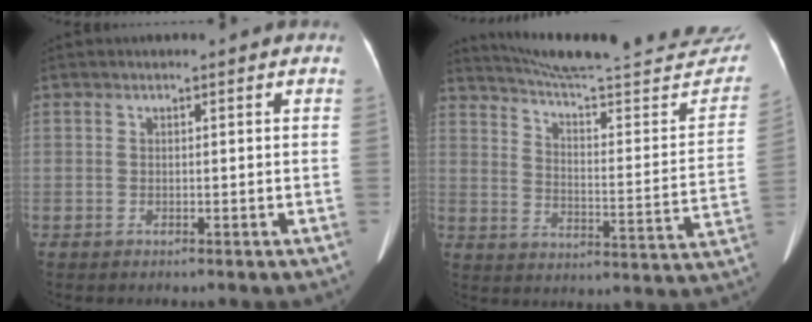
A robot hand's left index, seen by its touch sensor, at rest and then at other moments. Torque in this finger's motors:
{"motor_torque": [0.63, -1.26, 0.01, 0.06]}